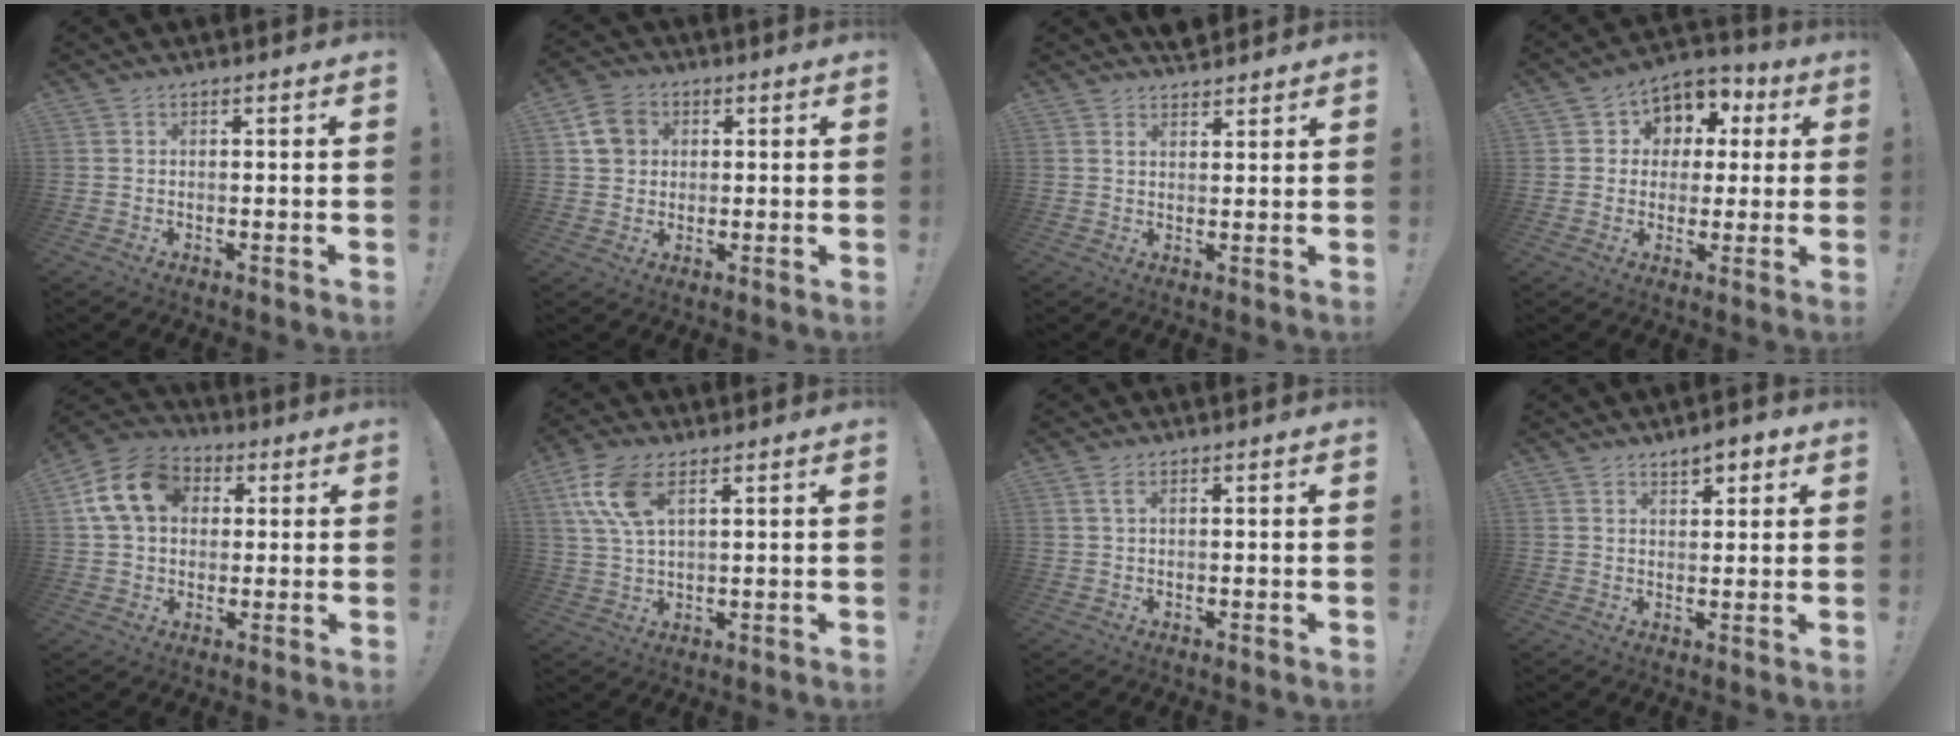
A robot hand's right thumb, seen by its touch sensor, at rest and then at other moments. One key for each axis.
{"total": 7.9, "fx": 2.4, "fy": 6.8, "fz": 3.2, "tx": -0.044, "ty": 0.006, "tz": 0.050}
{"total": 3.3, "fx": 3.0, "fy": 1.2, "fz": 0.7, "tx": 0.004, "ty": -0.021, "tz": 0.053}
{"total": 8.4, "fx": 1.4, "fy": 7.8, "fz": 2.8, "tx": -0.038, "ty": -0.004, "tz": 0.033}
{"total": 14.9, "fx": 4.1, "fy": 11.5, "fz": 8.5, "tx": -0.135, "ty": 0.003, "tz": 0.085}
{"total": 10.5, "fx": 4.6, "fy": 4.9, "fz": 8.1, "tx": -0.165, "ty": -0.006, "tz": 0.088}
{"total": 1.2, "fx": 0.5, "fy": 0.5, "fz": 1.0, "tx": -0.016, "ty": 0.000, "tz": 0.008}
{"total": 4.7, "fx": 3.3, "fy": 2.2, "fz": 2.5, "tx": -0.021, "ty": -0.017, "tz": 0.054}